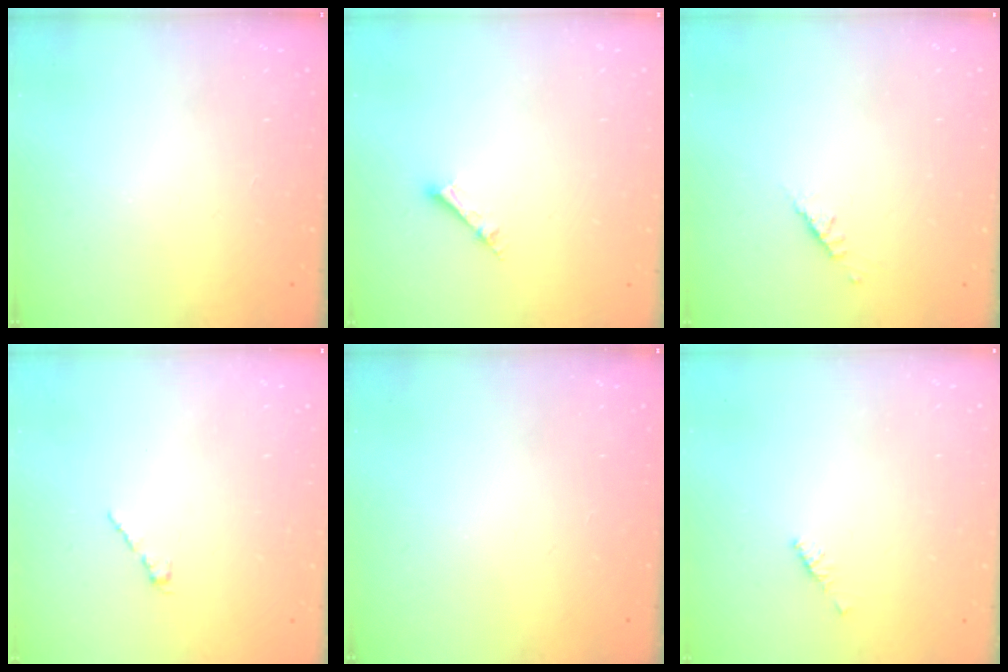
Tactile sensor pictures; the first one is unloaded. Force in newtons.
{"total": 2.5, "press": 2.5, "slide": 0.1}
{"total": 2.5, "press": 2.4, "slide": 0.7}
{"total": 2.1, "press": 2.0, "slide": 0.7}
{"total": 0.0}
{"total": 2.1, "press": 2.0, "slide": 0.6}